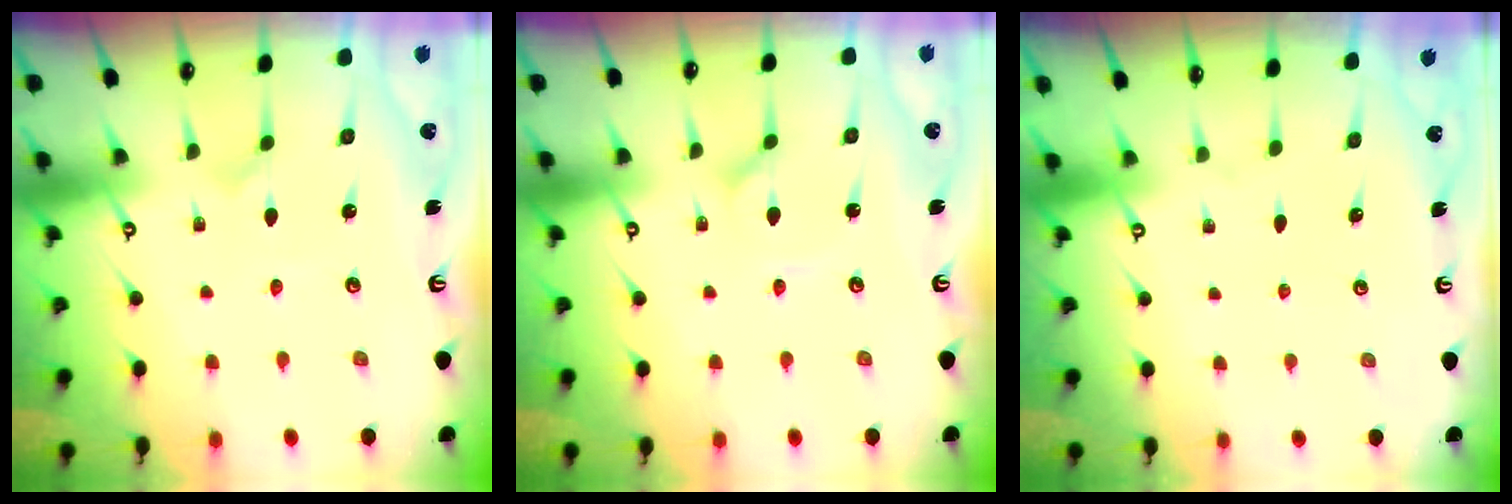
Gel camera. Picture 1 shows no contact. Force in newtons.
{"total": 1.9, "press": 1.9, "slide": 0.2}
{"total": 0.0}